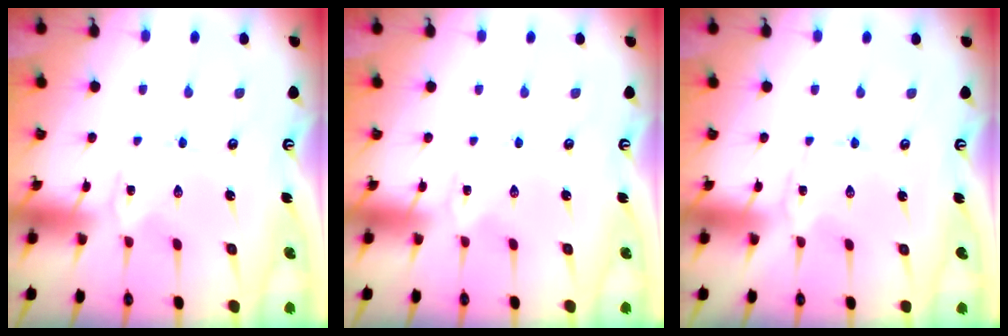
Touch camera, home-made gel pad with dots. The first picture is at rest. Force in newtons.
{"total": 0.0}
{"total": 0.0}